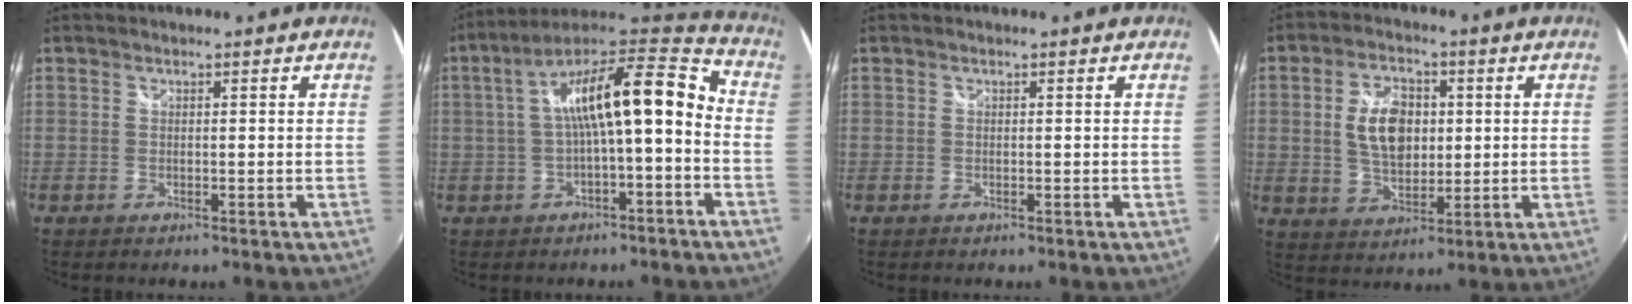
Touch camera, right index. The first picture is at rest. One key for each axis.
{"total": 16.8, "fx": -1.1, "fy": 4.5, "fz": 16.2, "tx": -0.277, "ty": 0.035, "tz": -0.015}
{"total": 0.0}
{"total": 10.1, "fx": 1.3, "fy": 6.2, "fz": 7.9, "tx": -0.147, "ty": 0.010, "tz": 0.028}